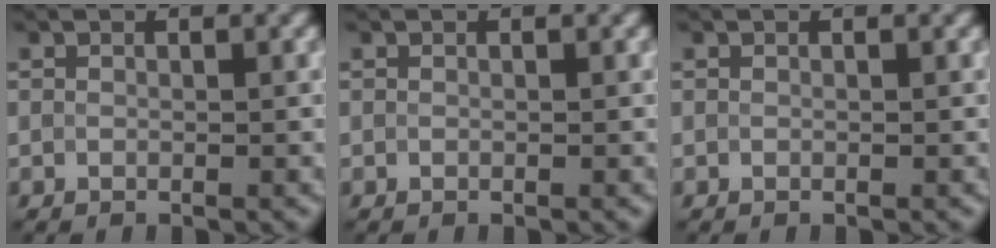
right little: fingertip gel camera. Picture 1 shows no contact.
{"total": 0.0}
{"total": 0.0}